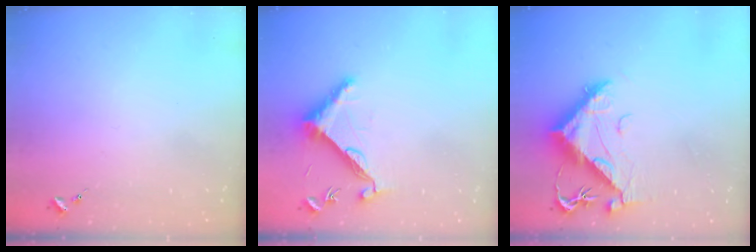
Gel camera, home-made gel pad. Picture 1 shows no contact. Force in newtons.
{"total": 8.3, "press": 8.2, "slide": 0.5}
{"total": 12.3, "press": 12.2, "slide": 1.5}